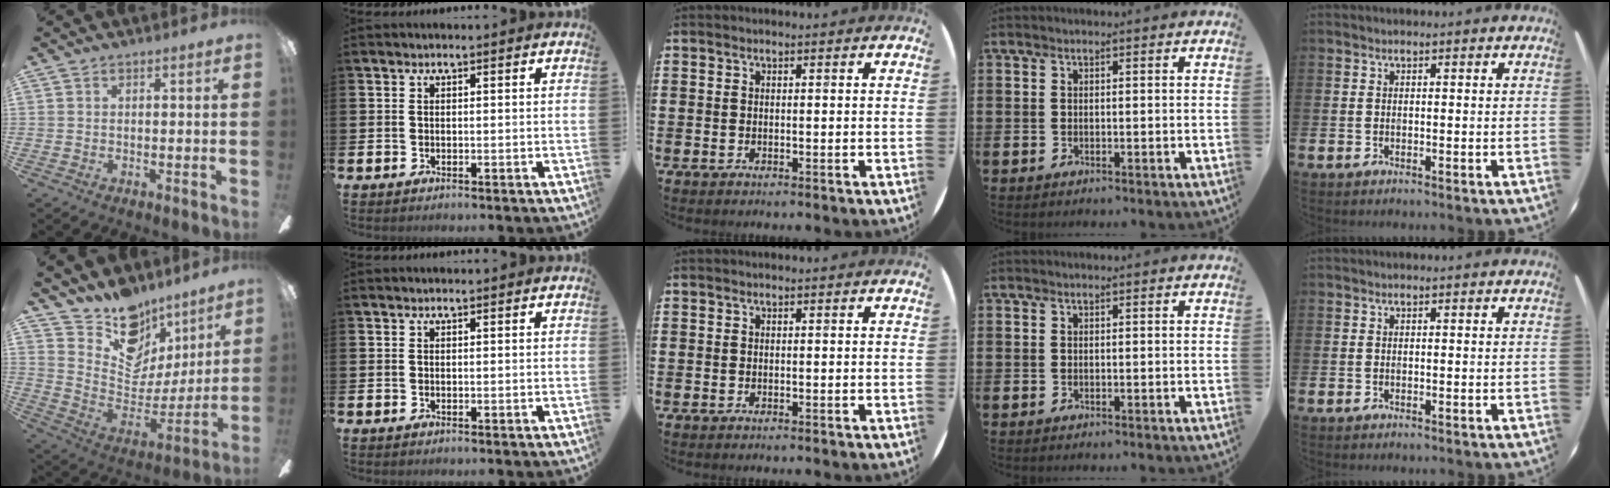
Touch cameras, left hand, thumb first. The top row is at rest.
{"thumb": {"total": 14.8, "force": [11.5, 8.5, 3.9], "torque": [-0.082, -0.102, 0.212]}}